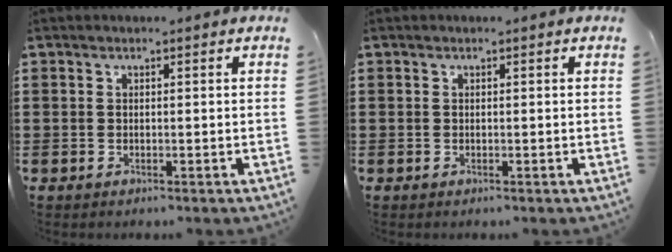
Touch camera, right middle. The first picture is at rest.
{"total": 0.0}